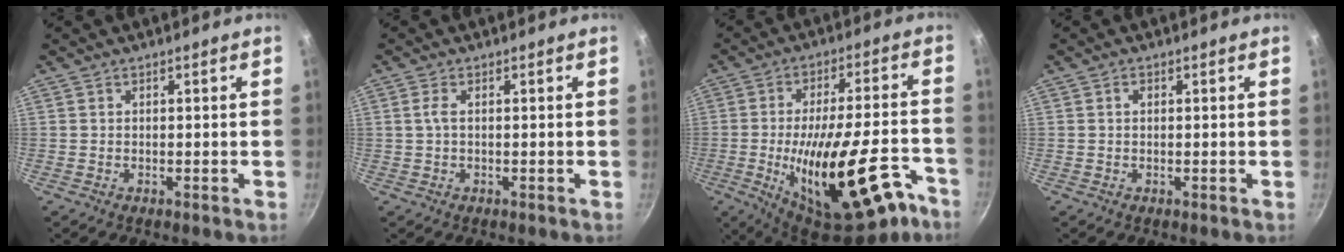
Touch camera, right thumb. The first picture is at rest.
{"total": 1.8, "force": [0.1, 0.8, 1.7], "torque": [-0.041, 0.004, 0.002]}
{"total": 25.9, "force": [-11.6, 10.3, 20.8], "torque": [-0.282, 0.043, -0.157]}
{"total": 0.9, "force": [0.2, 0.7, 0.6], "torque": [-0.010, 0.003, 0.003]}